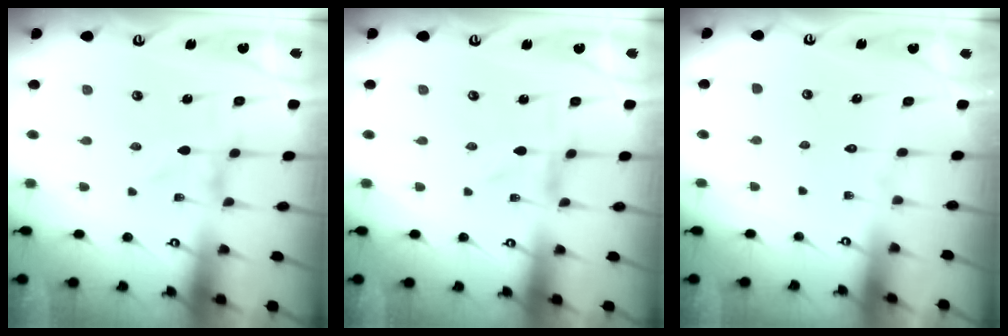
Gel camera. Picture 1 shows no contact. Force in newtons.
{"total": 0.0}
{"total": 1.8, "press": 1.8, "slide": 0.2}